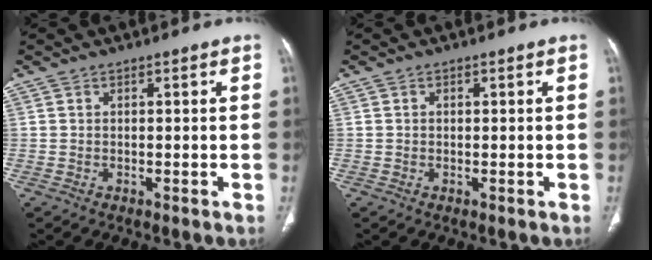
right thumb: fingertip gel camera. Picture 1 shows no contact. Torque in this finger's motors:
{"motor_torque": [-0.42, -0.42, -0.18, 0.05, 0.06]}